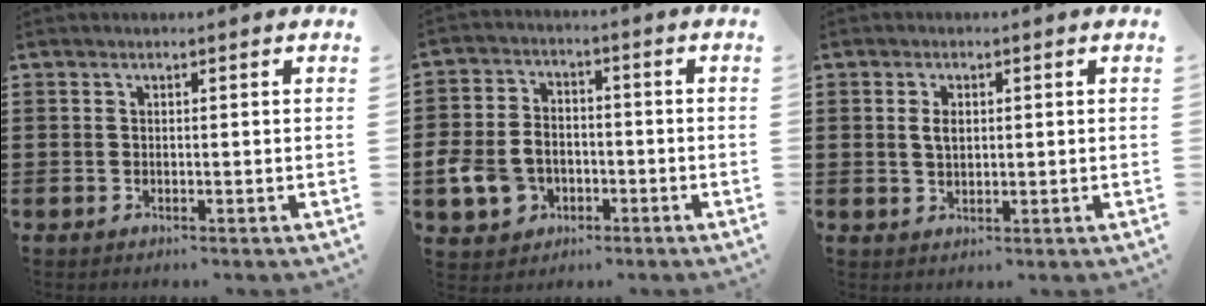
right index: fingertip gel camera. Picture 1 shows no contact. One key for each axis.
{"total": 6.9, "fx": -2.1, "fy": 5.6, "fz": 3.4, "tx": -0.103, "ty": 0.010, "tz": -0.044}
{"total": 2.5, "fx": 0.5, "fy": 1.5, "fz": 1.9, "tx": -0.039, "ty": 0.008, "tz": 0.007}